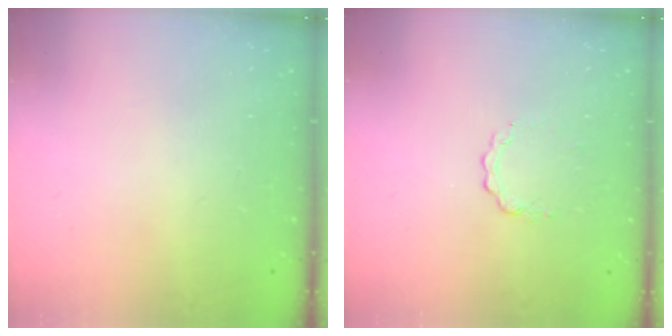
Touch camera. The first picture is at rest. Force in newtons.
{"total": 3.3, "press": 3.3, "slide": 0.3}